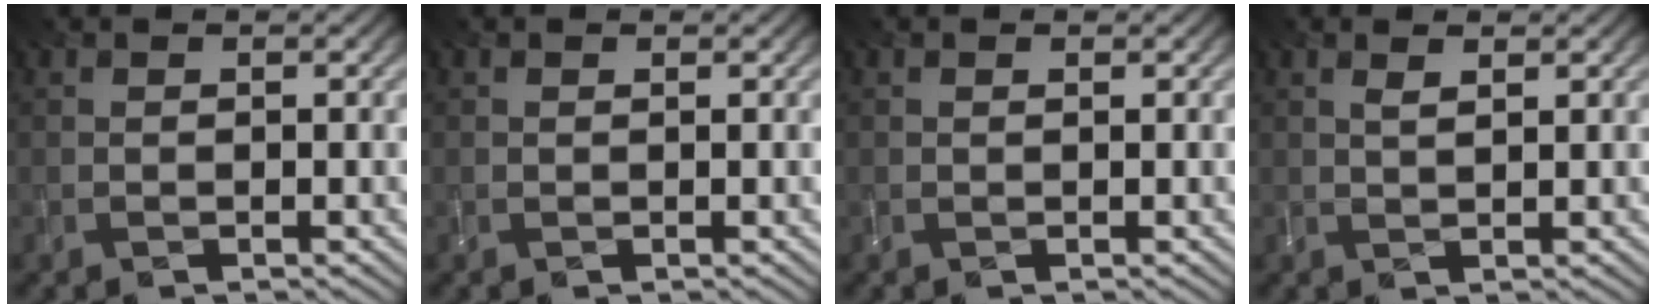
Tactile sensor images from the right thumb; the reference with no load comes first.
{"total": 0.0}
{"total": 0.0}
{"total": 1.5, "force": [0.9, 0.3, 1.2], "torque": [-0.025, -0.001, 0.020]}